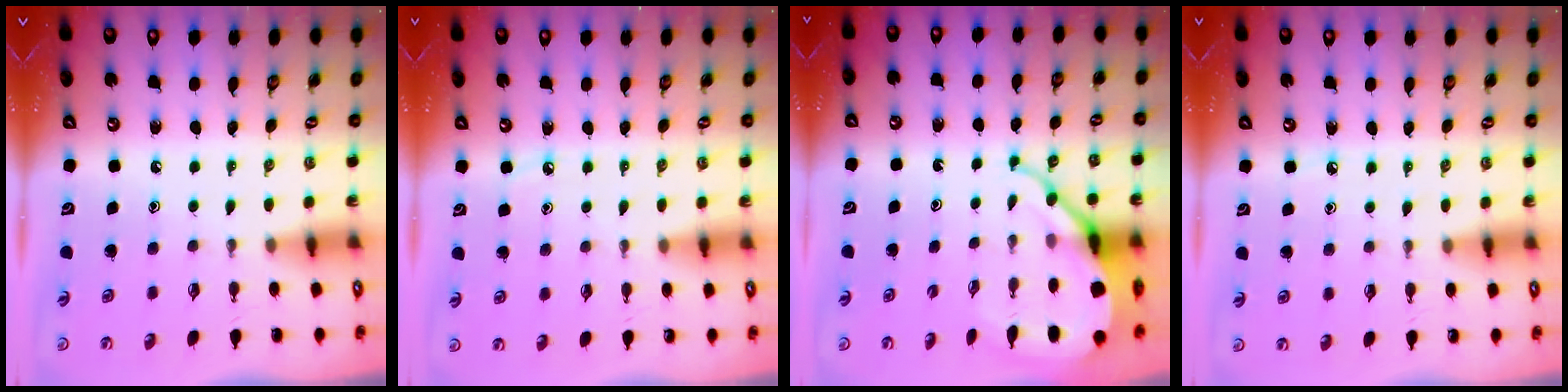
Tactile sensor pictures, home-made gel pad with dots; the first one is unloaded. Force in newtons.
{"total": 2.7, "press": 2.7, "slide": 0.4}
{"total": 9.2, "press": 9.1, "slide": 1.1}
{"total": 4.2, "press": 4.2, "slide": 0.6}